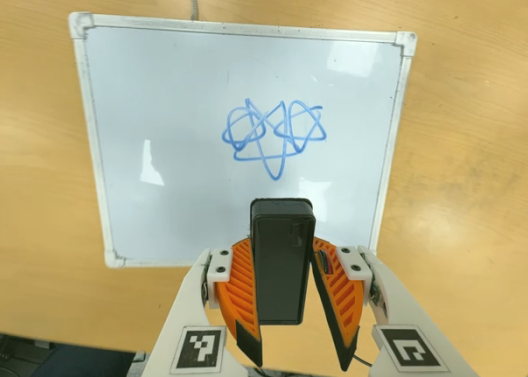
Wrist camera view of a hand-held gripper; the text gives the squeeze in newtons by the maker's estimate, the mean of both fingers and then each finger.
{"total": 5.3, "left": 4.9, "right": 5.7}